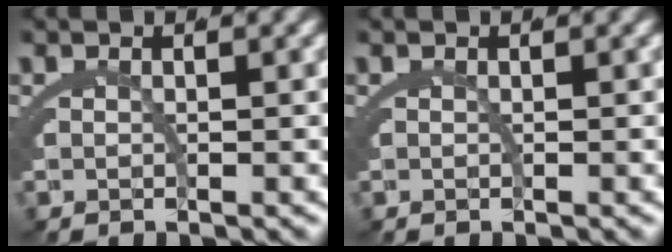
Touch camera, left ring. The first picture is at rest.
{"total": 0.0}